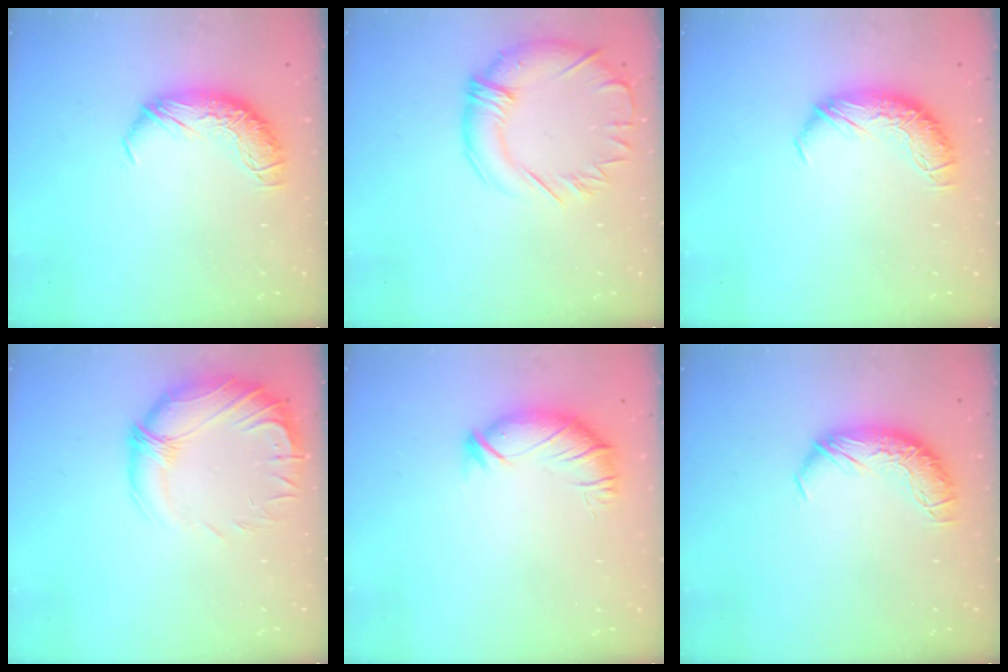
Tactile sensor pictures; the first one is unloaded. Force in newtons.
{"total": 3.0, "press": 2.7, "slide": 1.3}
{"total": 0.0}
{"total": 2.9, "press": 0.9, "slide": 2.8}
{"total": 3.0, "press": 2.3, "slide": 1.9}
{"total": 0.0}